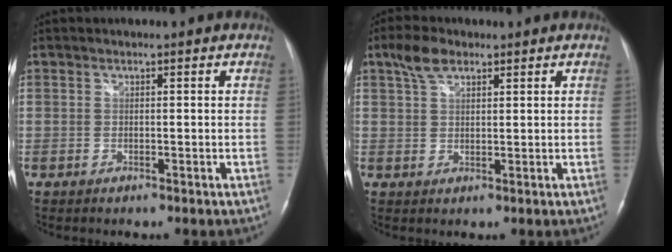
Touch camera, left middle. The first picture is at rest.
{"total": 4.2, "force": [2.7, 2.1, 2.5], "torque": [-0.057, 0.014, 0.056]}